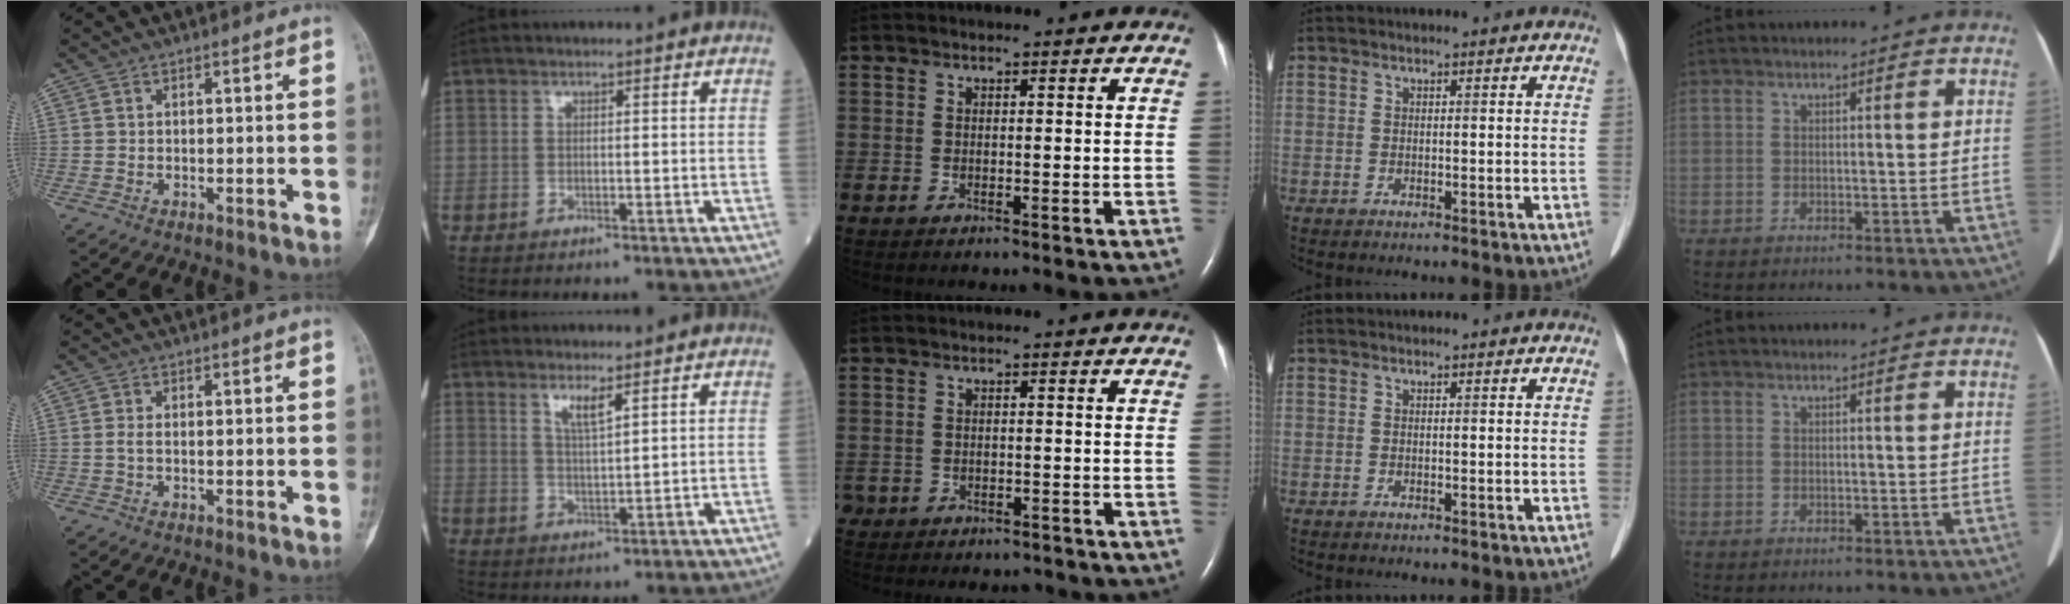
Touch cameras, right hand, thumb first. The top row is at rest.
{"thumb": {"total": 1.0, "force": [-0.1, 0.4, 0.9], "torque": [-0.022, 0.000, -0.002]}, "index": {"total": 3.2, "force": [2.1, 0.1, 2.4], "torque": [-0.049, -0.007, 0.043]}, "middle": {"total": 4.9, "force": [-4.1, 2.6, 0.5], "torque": [-0.011, 0.012, -0.053]}}